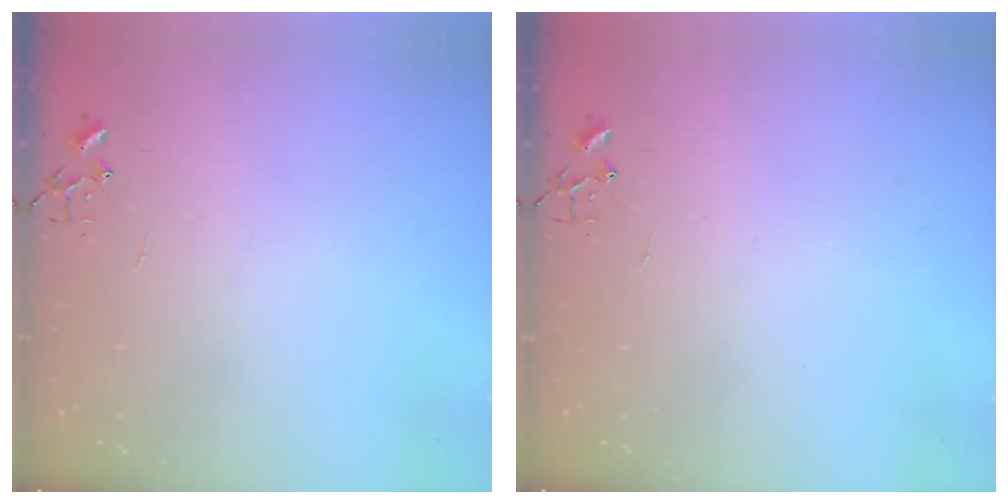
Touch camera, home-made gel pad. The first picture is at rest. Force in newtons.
{"total": 0.0}